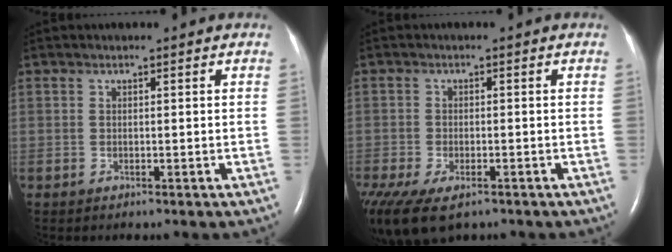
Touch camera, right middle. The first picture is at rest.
{"total": 13.1, "force": [-8.2, 6.5, 7.9], "torque": [-0.202, -0.022, -0.123]}